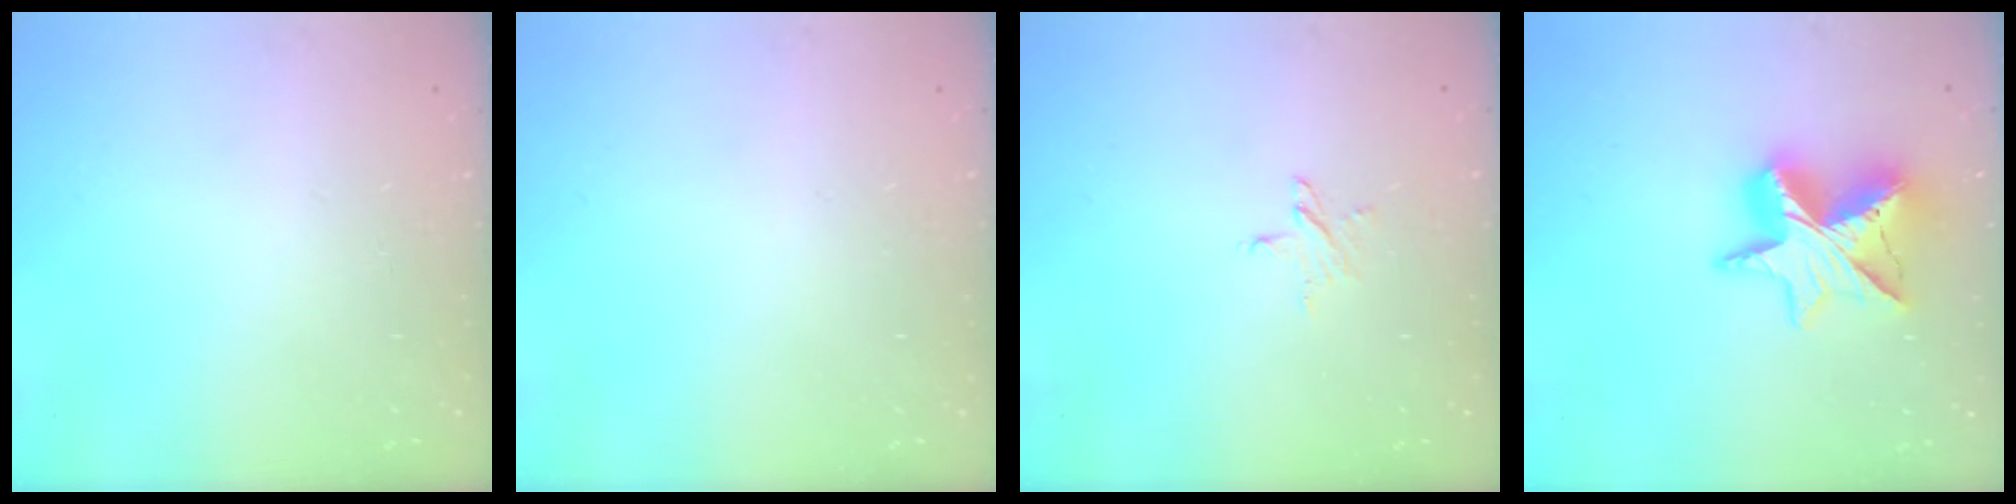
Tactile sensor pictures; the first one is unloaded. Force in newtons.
{"total": 0.0}
{"total": 3.7, "press": 3.7, "slide": 0.3}
{"total": 14.6, "press": 14.6, "slide": 1.3}